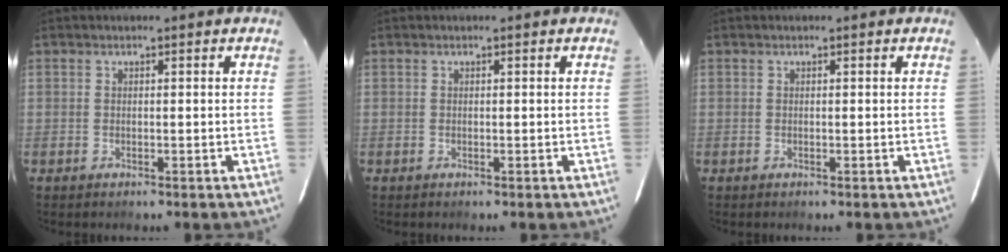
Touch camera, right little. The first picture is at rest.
{"total": 0.0}
{"total": 0.0}